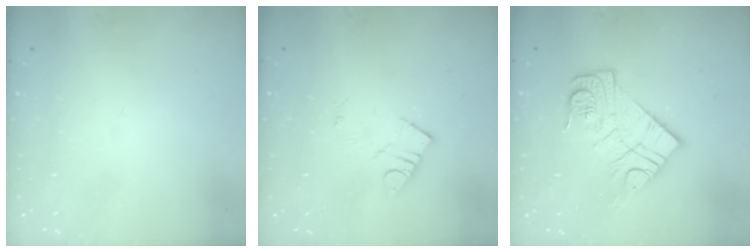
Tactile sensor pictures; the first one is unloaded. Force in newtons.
{"total": 3.4, "press": 3.4, "slide": 0.5}
{"total": 13.2, "press": 13.2, "slide": 1.0}